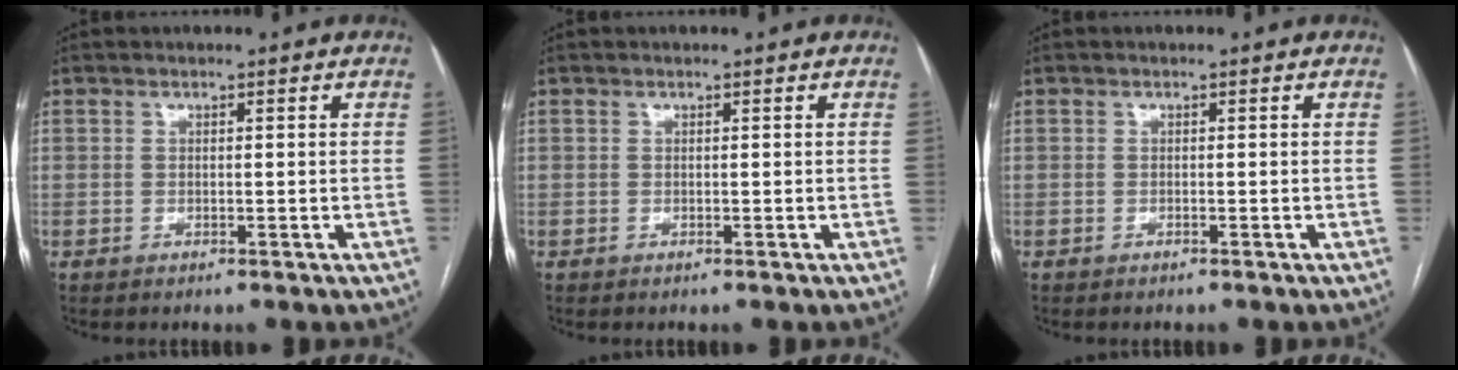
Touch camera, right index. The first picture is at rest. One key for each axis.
{"total": 0.0}
{"total": 0.0}